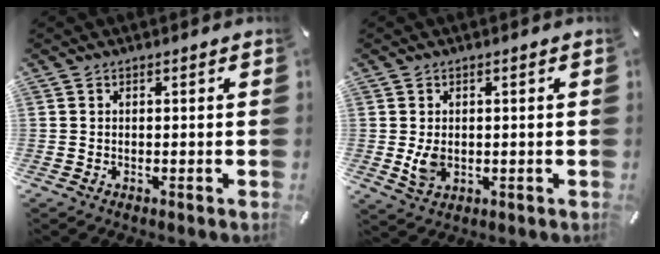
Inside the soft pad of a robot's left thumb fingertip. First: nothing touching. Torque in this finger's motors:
{"motor_torque": [1.02, 1.34, 0.24, -0.25, 0.01]}